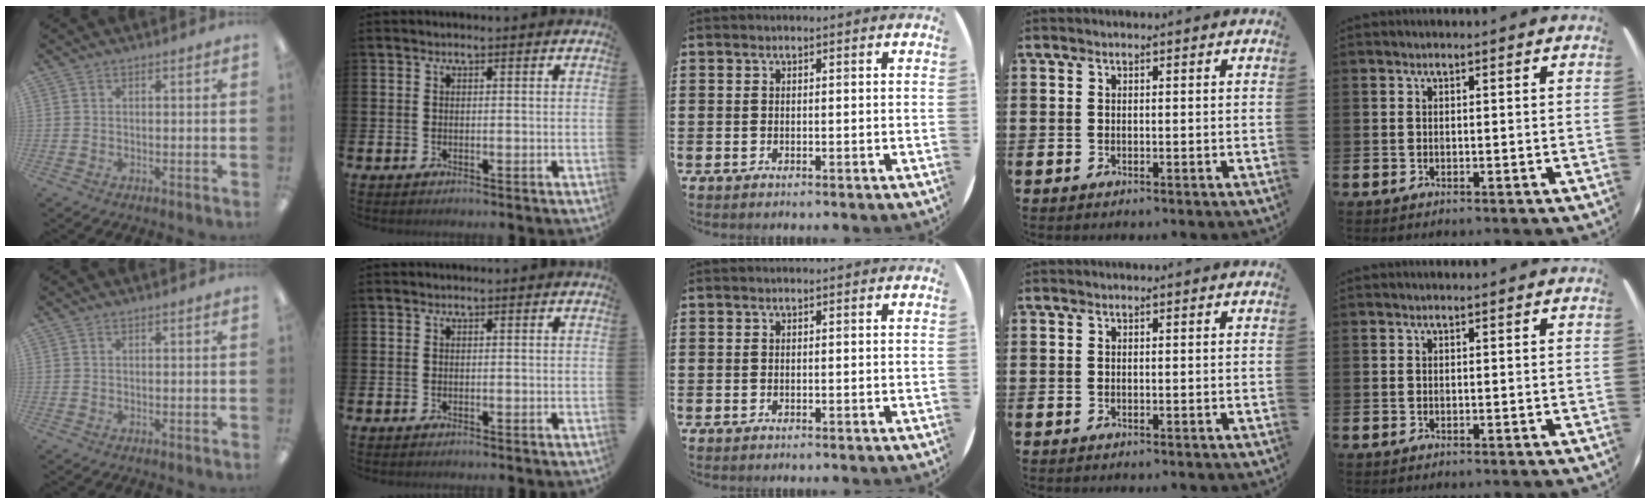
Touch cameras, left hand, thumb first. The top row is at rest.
{}